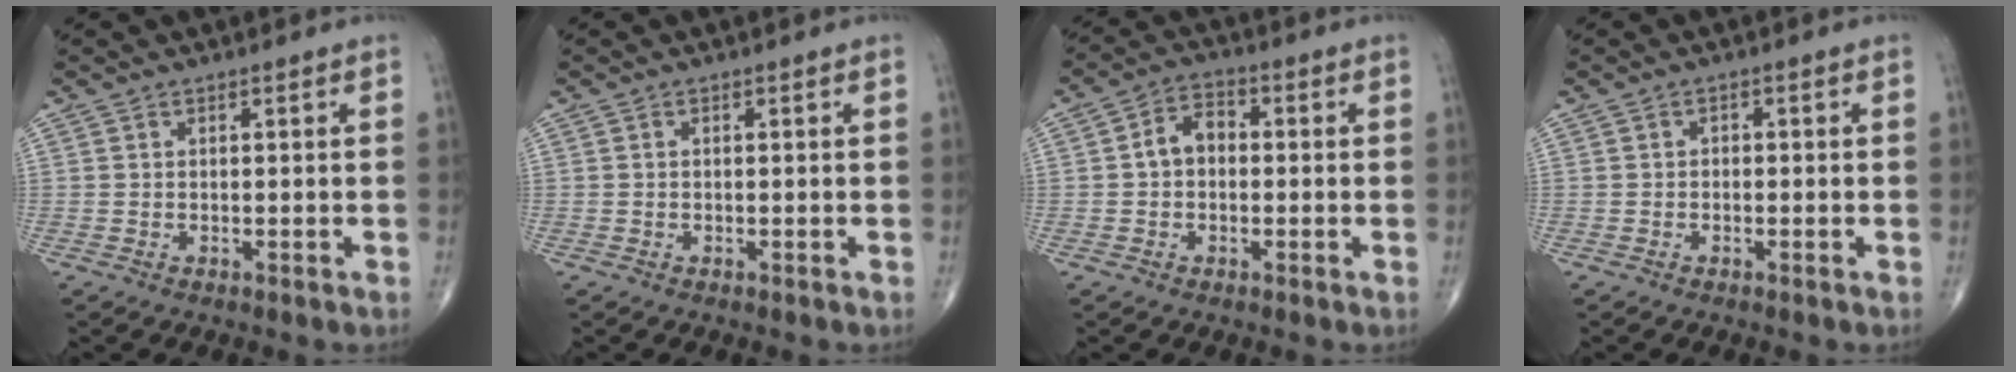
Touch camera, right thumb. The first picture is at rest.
{"total": 0.0}
{"total": 5.4, "force": [-0.1, 3.9, 3.7], "torque": [-0.053, 0.023, -0.013]}
{"total": 0.8, "force": [-0.3, 0.7, 0.4], "torque": [0.002, 0.003, -0.010]}